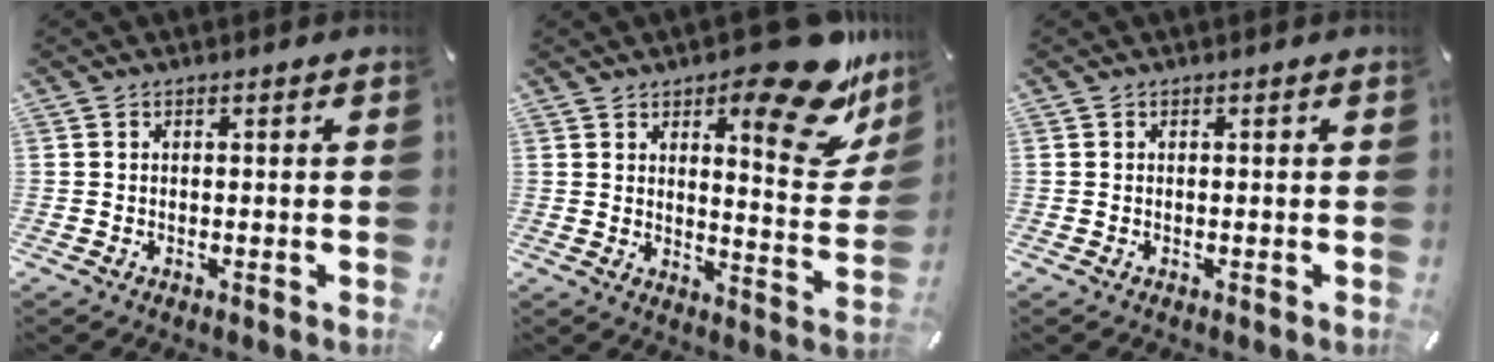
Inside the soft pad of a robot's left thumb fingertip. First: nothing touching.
{"total": 21.8, "force": [13.6, 8.6, 14.7], "torque": [-0.171, -0.107, 0.219]}
{"total": 0.0}